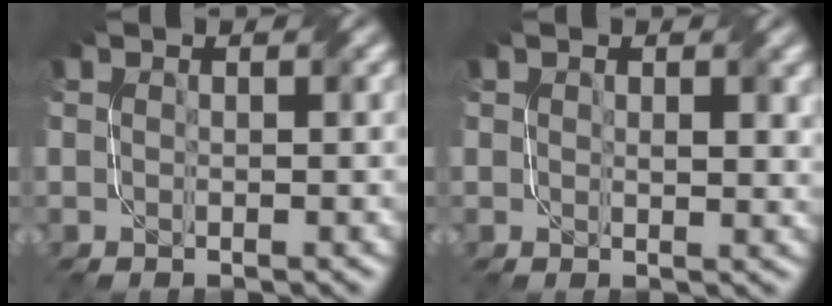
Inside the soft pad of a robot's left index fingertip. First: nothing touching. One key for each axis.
{"total": 1.9, "fx": 0.7, "fy": 1.1, "fz": 1.4, "tx": -0.016, "ty": -0.005, "tz": 0.017}